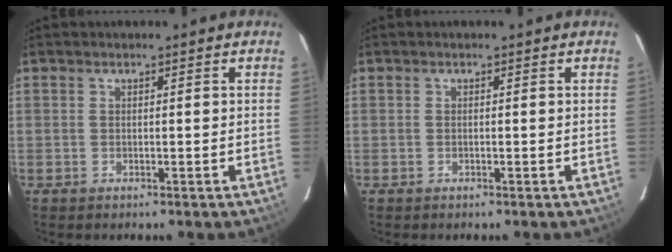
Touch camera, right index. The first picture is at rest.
{"total": 0.0}